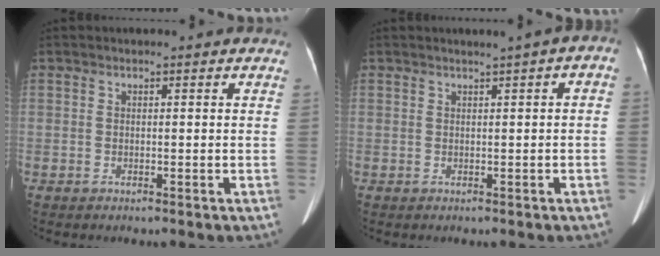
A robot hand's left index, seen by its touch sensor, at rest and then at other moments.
{"total": 2.2, "force": [0.4, 0.5, 2.1], "torque": [-0.024, 0.013, 0.003]}